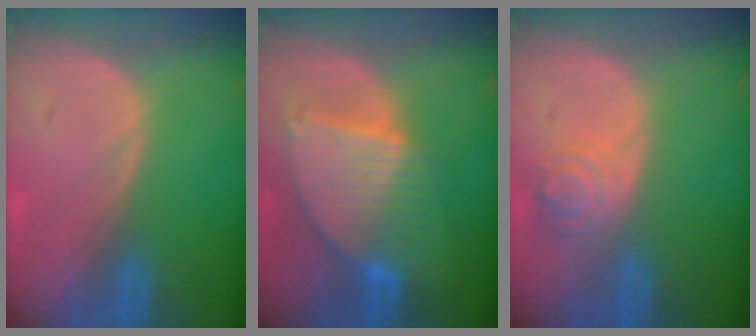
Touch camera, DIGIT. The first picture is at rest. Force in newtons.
{"total": 8.4, "press": 7.5, "slide": 3.8}
{"total": 4.2, "press": 4.2, "slide": 0.7}